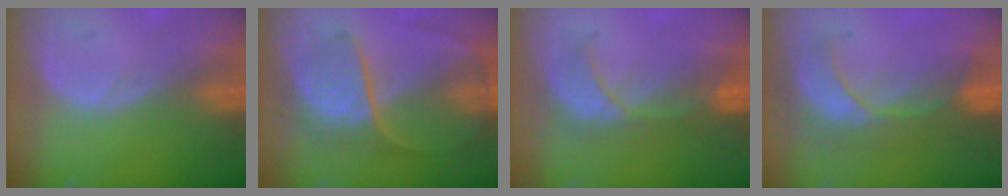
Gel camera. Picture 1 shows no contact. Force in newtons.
{"total": 7.6, "press": 7.0, "slide": 2.9}
{"total": 5.5, "press": 5.4, "slide": 0.7}
{"total": 8.9, "press": 7.7, "slide": 4.5}